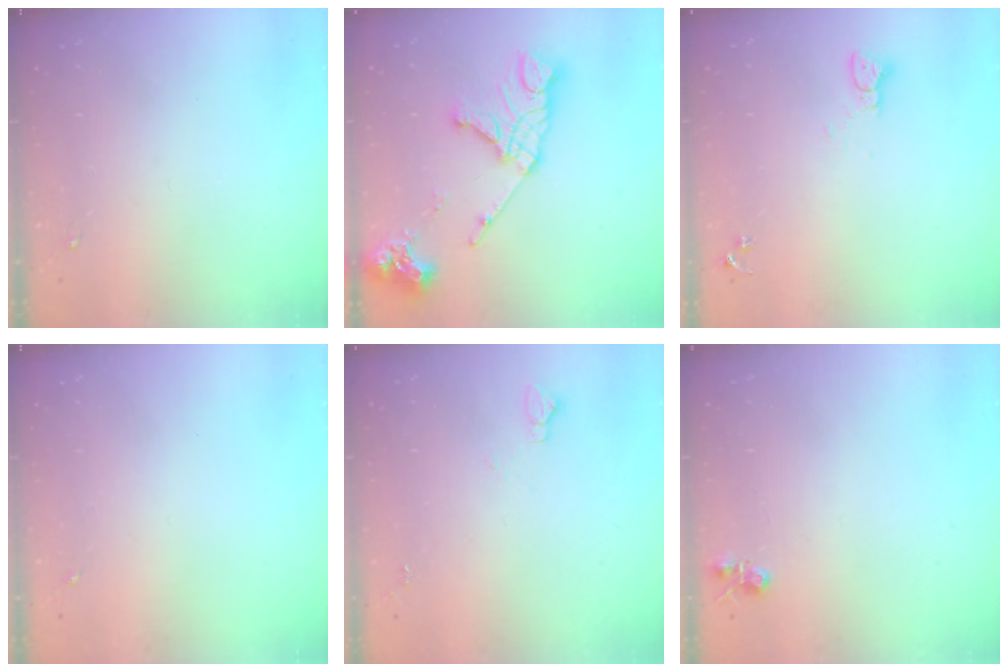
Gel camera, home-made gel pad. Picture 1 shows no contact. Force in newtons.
{"total": 17.0, "press": 16.9, "slide": 1.8}
{"total": 2.1, "press": 2.1, "slide": 0.2}
{"total": 0.0}
{"total": 3.5, "press": 3.5, "slide": 0.4}
{"total": 4.8, "press": 4.8, "slide": 0.7}